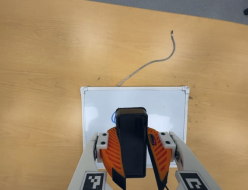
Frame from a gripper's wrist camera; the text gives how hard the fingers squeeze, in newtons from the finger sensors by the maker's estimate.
{"total": 14.0, "left": 12.4, "right": 15.5}